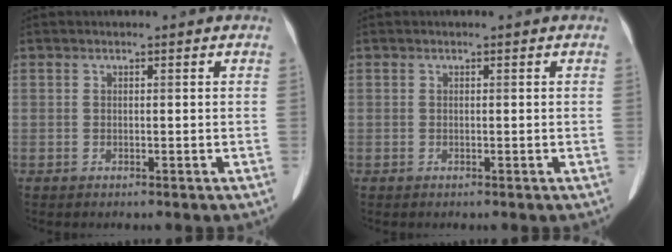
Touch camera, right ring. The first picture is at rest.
{"total": 0.0}